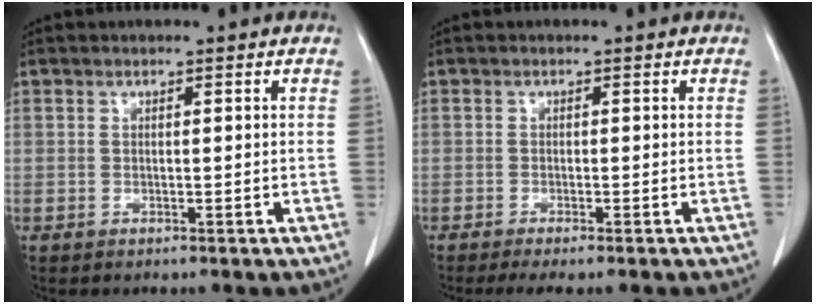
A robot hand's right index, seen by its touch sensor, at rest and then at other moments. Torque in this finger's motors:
{"motor_torque": [0.42, -0.40, 0.19, 0.05]}